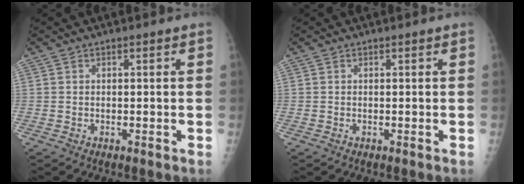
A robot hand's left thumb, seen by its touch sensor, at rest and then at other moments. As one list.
[{"total": 0.0}]